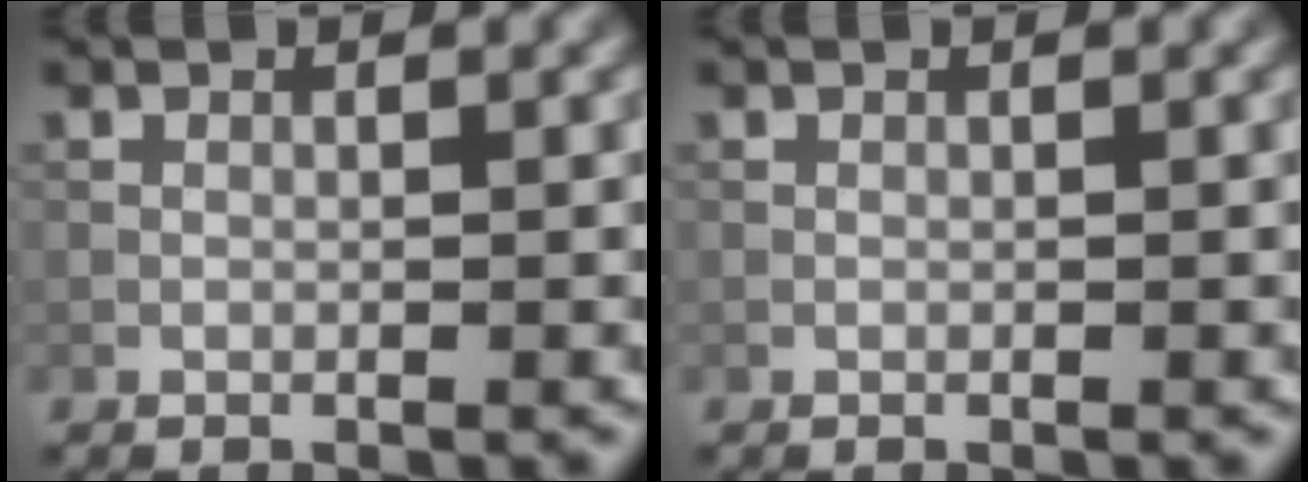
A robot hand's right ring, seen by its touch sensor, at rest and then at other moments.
{"total": 0.0}